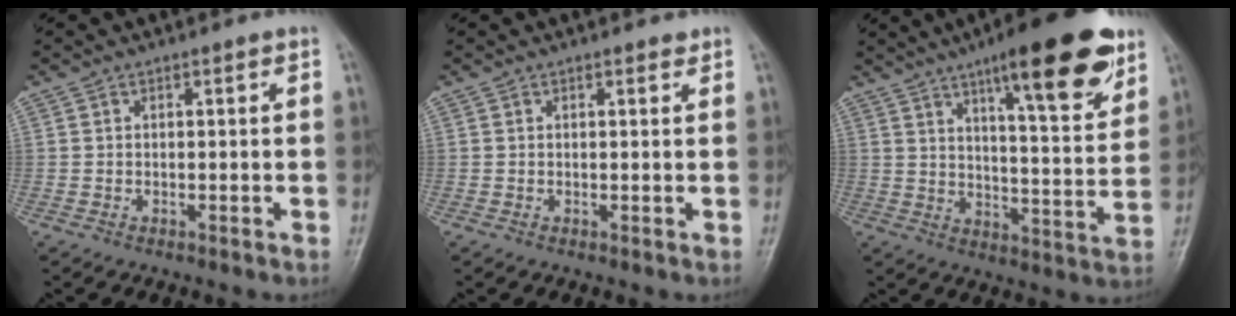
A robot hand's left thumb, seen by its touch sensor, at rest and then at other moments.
{"total": 1.0, "force": [0.8, 0.4, 0.5], "torque": [-0.005, -0.005, 0.009]}
{"total": 19.0, "force": [11.4, 4.7, 14.4], "torque": [-0.170, -0.051, 0.166]}